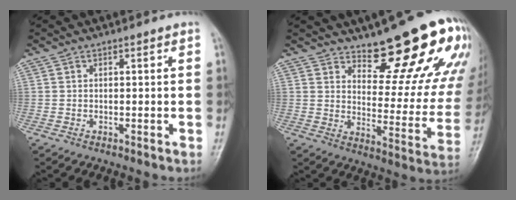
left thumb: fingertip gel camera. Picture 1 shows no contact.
{"total": 20.6, "force": [14.8, 6.6, 12.8], "torque": [-0.122, -0.110, 0.198]}